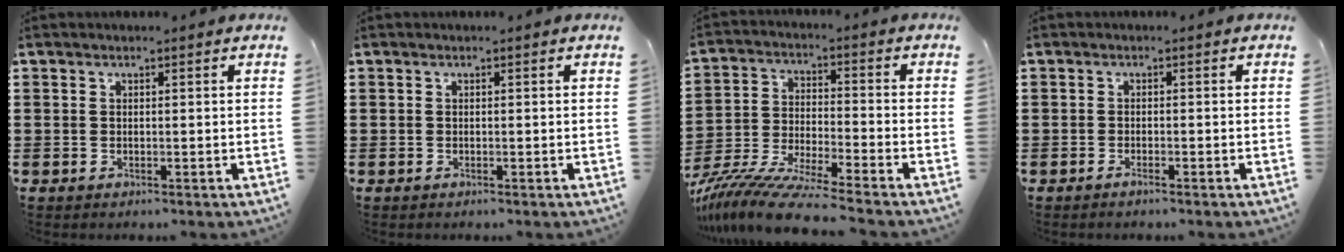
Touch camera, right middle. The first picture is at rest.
{"total": 0.0}
{"total": 9.3, "force": [-8.6, -0.4, 3.4], "torque": [-0.074, -0.008, -0.173]}
{"total": 0.9, "force": [-0.7, 0.0, 0.6], "torque": [-0.012, -0.005, -0.012]}